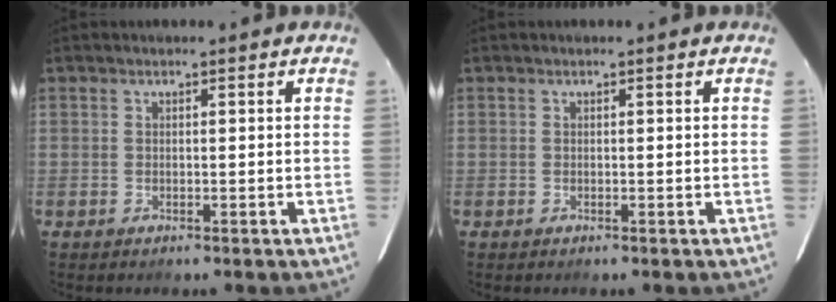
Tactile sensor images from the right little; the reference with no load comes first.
{"total": 0.0}